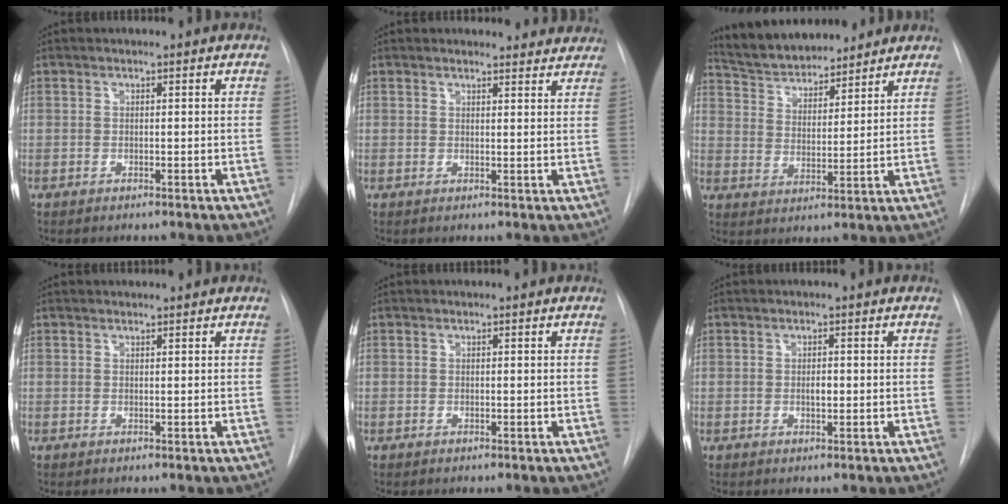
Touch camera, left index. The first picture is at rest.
{"total": 6.9, "force": [6.6, 1.9, 0.3], "torque": [0.025, -0.006, 0.045]}
{"total": 11.6, "force": [10.7, 3.1, 3.3], "torque": [-0.049, 0.012, 0.183]}
{"total": 0.0}
{"total": 0.0}
{"total": 1.2, "force": [-0.4, 0.5, 1.0], "torque": [-0.017, -0.005, -0.007]}